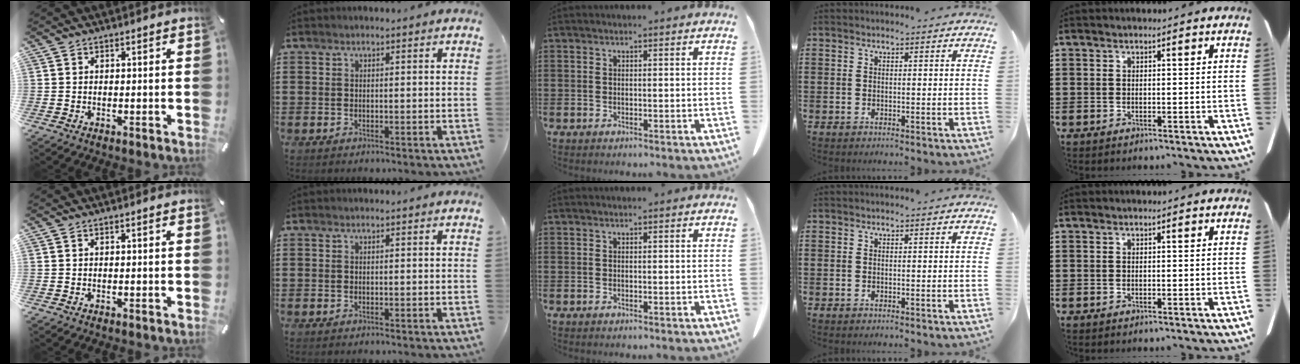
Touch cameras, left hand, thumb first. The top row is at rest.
{}